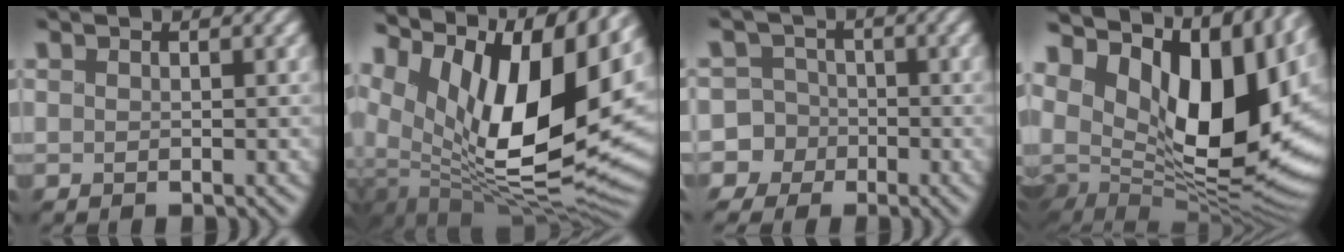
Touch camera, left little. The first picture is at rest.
{"total": 16.3, "force": [5.3, 9.1, 12.4], "torque": [-0.228, 0.017, 0.090]}
{"total": 8.1, "force": [-3.2, 7.3, 1.2], "torque": [-0.009, 0.007, -0.096]}
{"total": 18.1, "force": [2.3, 11.3, 13.9], "torque": [-0.238, 0.008, 0.041]}